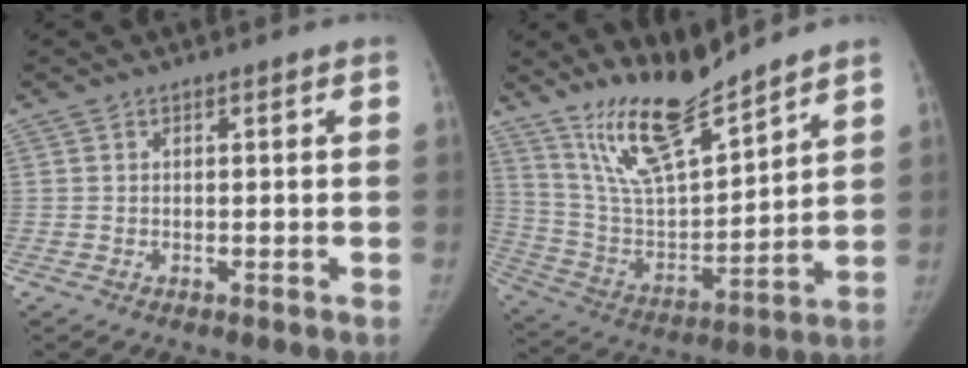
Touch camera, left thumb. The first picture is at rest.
{"total": 16.2, "force": [13.2, 3.5, 8.7], "torque": [-0.132, -0.082, 0.257]}